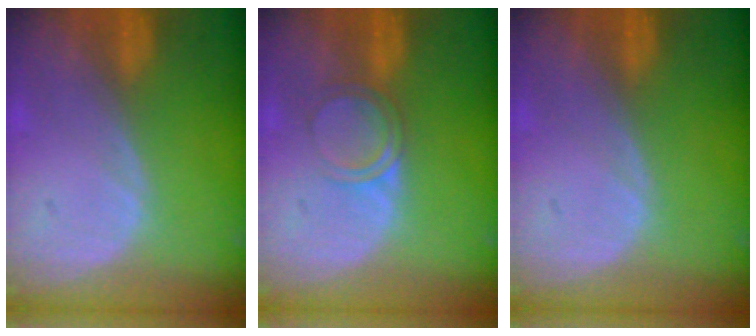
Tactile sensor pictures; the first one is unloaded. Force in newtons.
{"total": 3.0, "press": 3.0, "slide": 0.3}
{"total": 0.0}